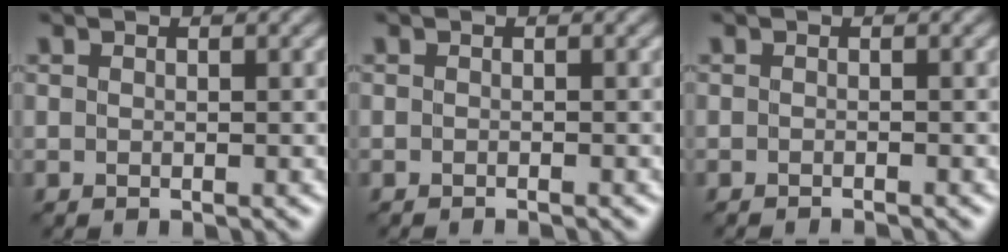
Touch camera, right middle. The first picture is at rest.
{"total": 0.7, "force": [-0.7, -0.3, 0.0], "torque": [0.000, -0.003, -0.011]}
{"total": 1.0, "force": [-1.0, -0.2, 0.1], "torque": [0.001, -0.004, -0.014]}